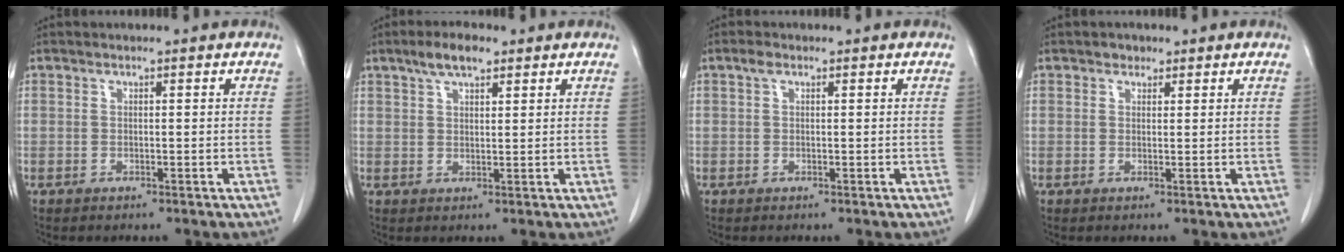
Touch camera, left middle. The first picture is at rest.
{"total": 4.6, "force": [3.1, 1.5, 3.0], "torque": [-0.060, 0.011, 0.057]}
{"total": 0.9, "force": [0.5, 0.5, 0.6], "torque": [-0.013, 0.010, 0.008]}
{"total": 1.2, "force": [0.8, 0.9, 0.2], "torque": [0.000, -0.002, 0.010]}